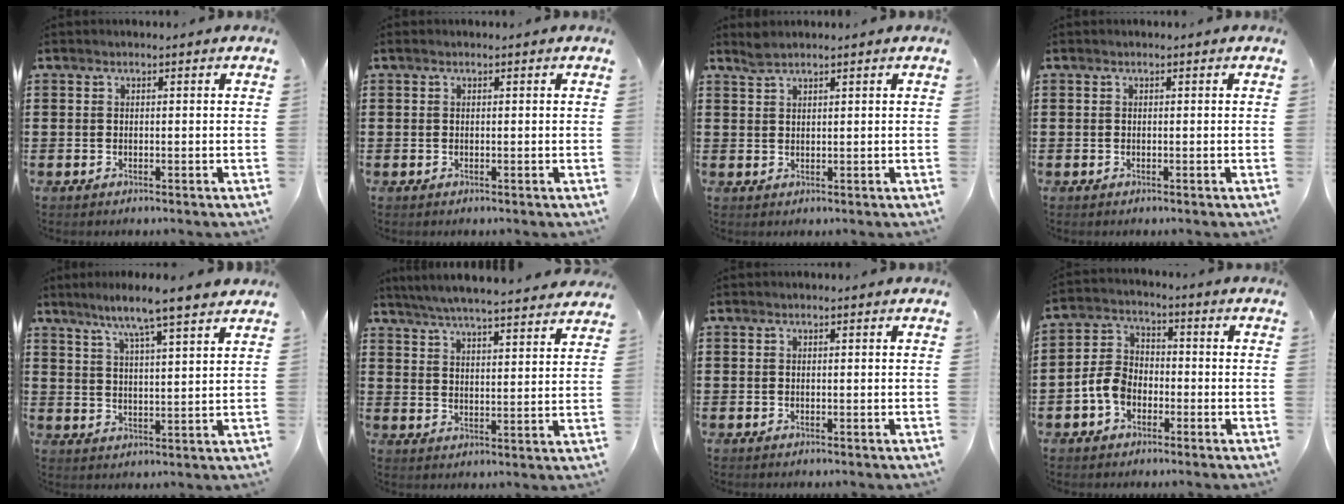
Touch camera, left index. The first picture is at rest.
{"total": 0.0}
{"total": 1.7, "force": [1.6, 0.1, 0.6], "torque": [-0.015, -0.002, 0.031]}
{"total": 0.0}
{"total": 6.6, "force": [5.7, -0.4, 3.4], "torque": [-0.082, -0.023, 0.097]}
{"total": 5.6, "force": [5.3, -0.4, 1.6], "torque": [-0.052, -0.031, 0.092]}
{"total": 0.0}
{"total": 5.8, "force": [-2.6, 4.0, 3.3], "torque": [-0.094, 0.005, -0.059]}